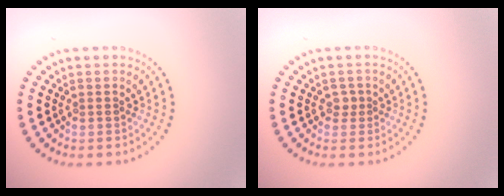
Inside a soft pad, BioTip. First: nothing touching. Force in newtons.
{"total": 0.9, "press": 0.7, "slide": 0.5}